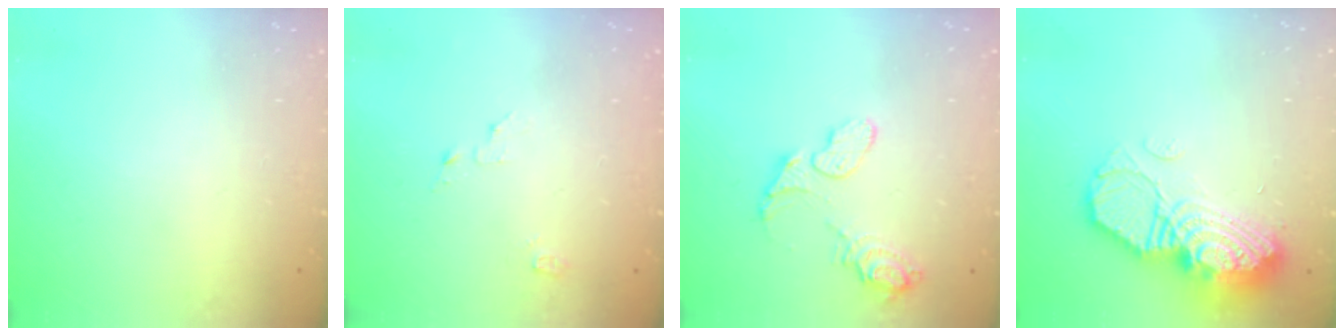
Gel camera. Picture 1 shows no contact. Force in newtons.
{"total": 2.4, "press": 2.4, "slide": 0.3}
{"total": 9.1, "press": 9.1, "slide": 0.6}
{"total": 16.5, "press": 16.4, "slide": 1.2}